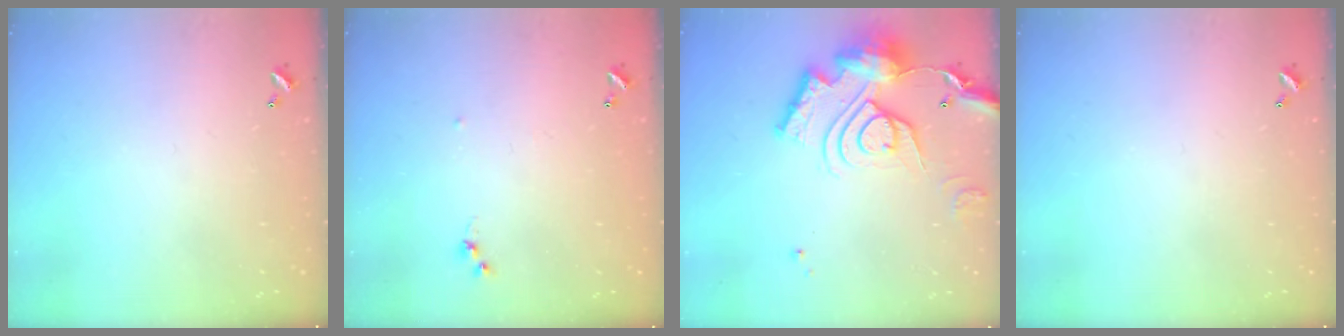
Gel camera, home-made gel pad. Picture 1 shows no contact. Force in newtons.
{"total": 6.0, "press": 6.0, "slide": 0.7}
{"total": 21.9, "press": 21.7, "slide": 2.3}
{"total": 0.0}